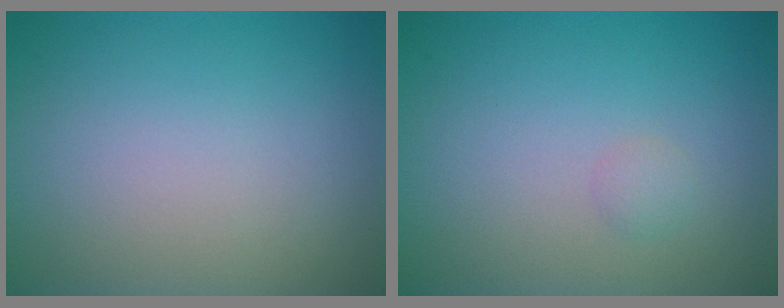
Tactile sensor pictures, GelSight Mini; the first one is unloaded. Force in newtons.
{"total": 0.8, "press": 0.8, "slide": 0.0}